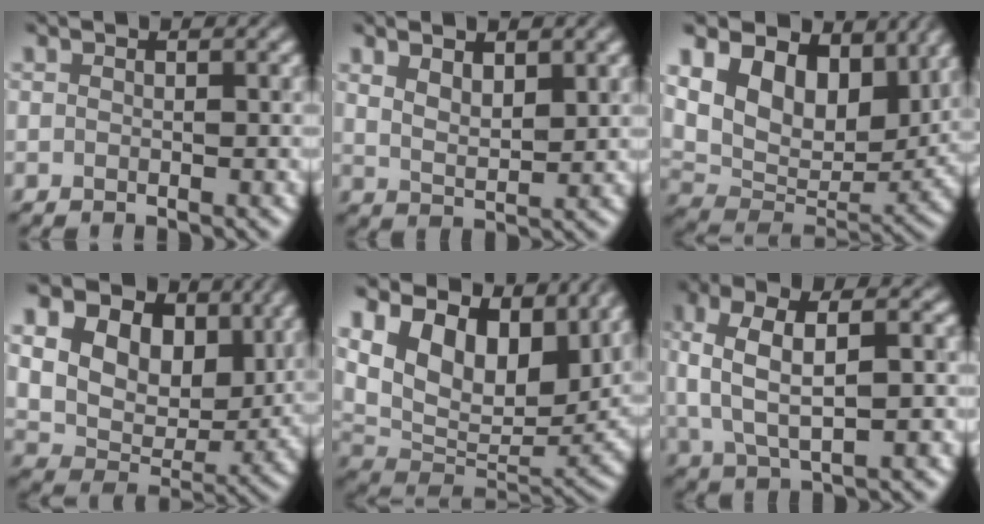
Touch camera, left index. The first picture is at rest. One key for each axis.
{"total": 3.7, "fx": 2.1, "fy": 1.4, "fz": 2.7, "tx": -0.051, "ty": -0.004, "tz": 0.041}
{"total": 11.7, "fx": 5.6, "fy": 7.6, "fz": 6.9, "tx": -0.134, "ty": 0.005, "tz": 0.095}
{"total": 16.3, "fx": 6.9, "fy": 11.3, "fz": 9.4, "tx": -0.183, "ty": 0.032, "tz": 0.132}
{"total": 12.5, "fx": 6.7, "fy": 7.4, "fz": 7.5, "tx": -0.144, "ty": 0.010, "tz": 0.120}
{"total": 8.0, "fx": 0.9, "fy": 3.6, "fz": 7.1, "tx": -0.136, "ty": 0.011, "tz": 0.009}